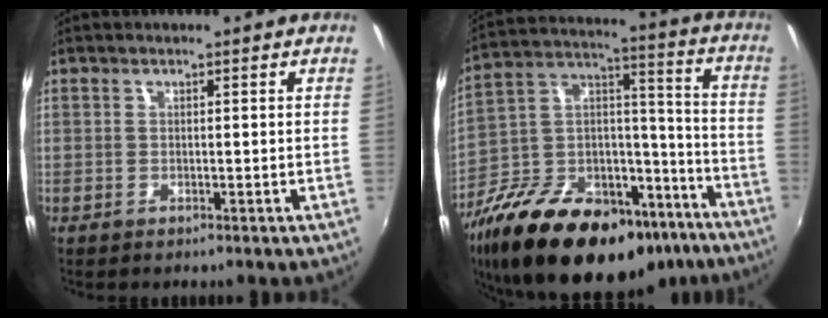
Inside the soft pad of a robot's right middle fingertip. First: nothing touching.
{"total": 35.0, "force": [-24.6, 16.5, 18.7], "torque": [-0.342, 0.029, -0.353]}